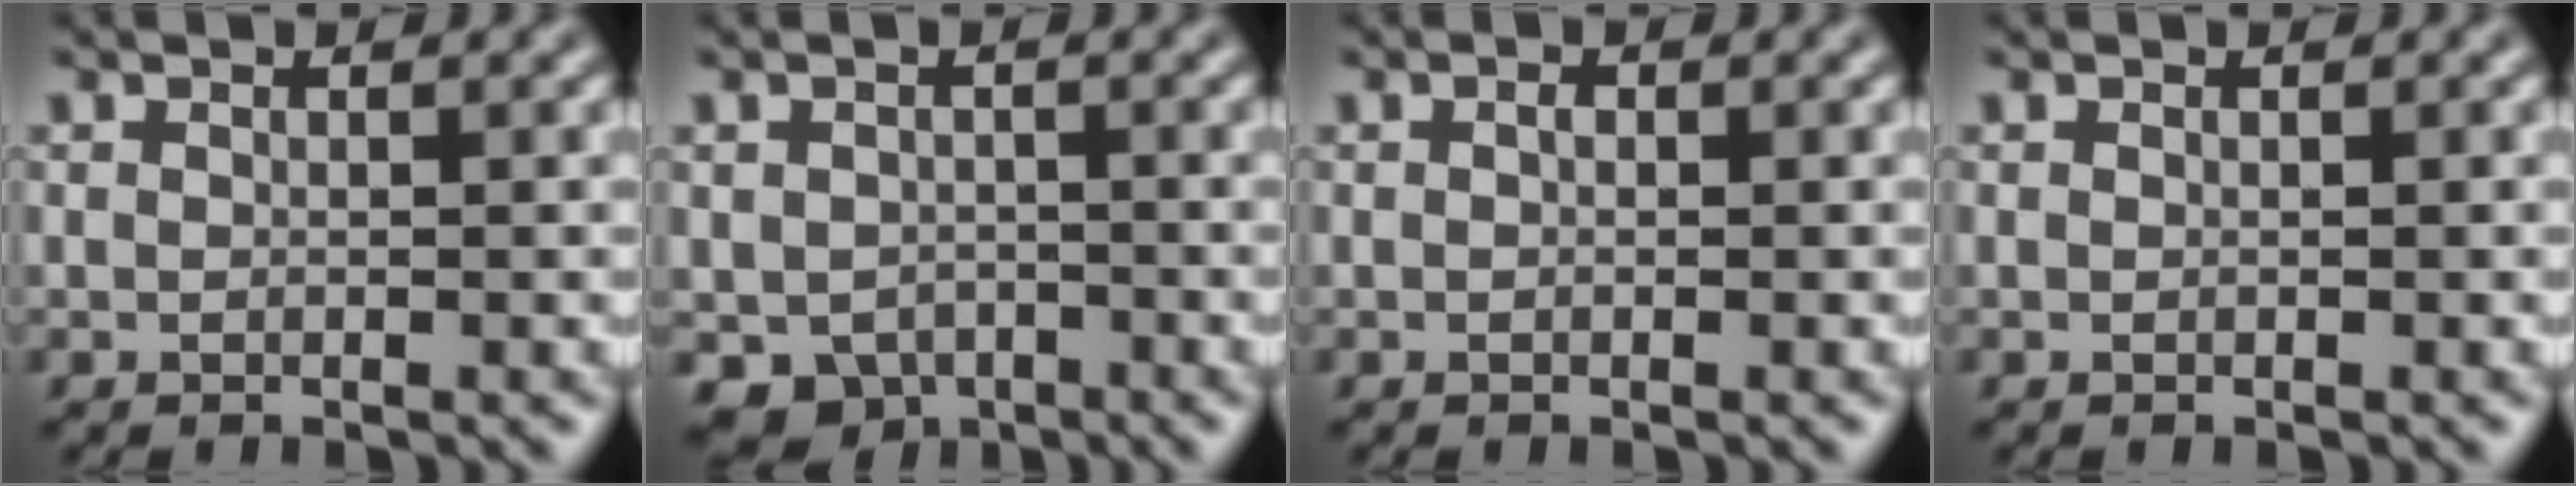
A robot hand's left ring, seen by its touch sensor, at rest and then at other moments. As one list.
[{"total": 3.7, "force": [-1.8, 2.9, 1.4], "torque": [-0.019, -0.011, -0.030]}, {"total": 0.6, "force": [0.1, 0.4, 0.4], "torque": [-0.006, -0.001, -0.001]}, {"total": 0.0}]